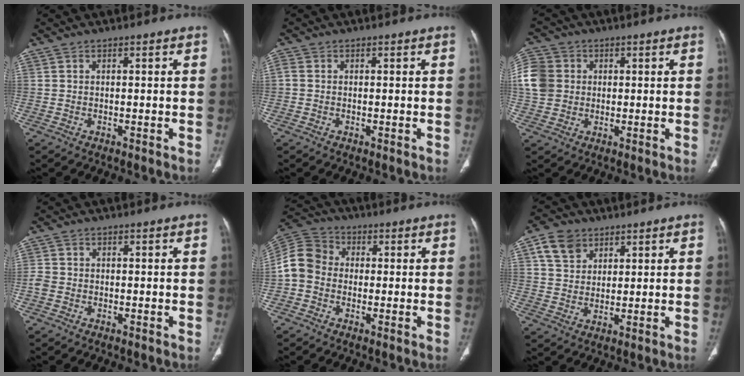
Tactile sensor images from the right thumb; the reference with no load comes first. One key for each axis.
{"total": 1.3, "fx": -0.3, "fy": 1.0, "fz": 0.7, "tx": -0.017, "ty": -0.001, "tz": -0.011}
{"total": 11.7, "fx": 1.1, "fy": 10.3, "fz": 5.4, "tx": -0.127, "ty": 0.024, "tz": 0.021}
{"total": 1.7, "fx": -0.7, "fy": 1.4, "fz": 0.7, "tx": -0.014, "ty": 0.002, "tz": -0.020}
{"total": 8.4, "fx": -0.9, "fy": 7.1, "fz": 4.3, "tx": -0.075, "ty": 0.029, "tz": -0.033}
{"total": 7.0, "fx": 3.7, "fy": 5.1, "fz": 3.0, "tx": -0.036, "ty": -0.011, "tz": 0.072}